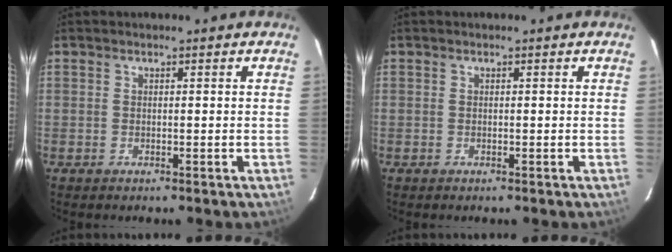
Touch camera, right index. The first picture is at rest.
{"total": 0.0}